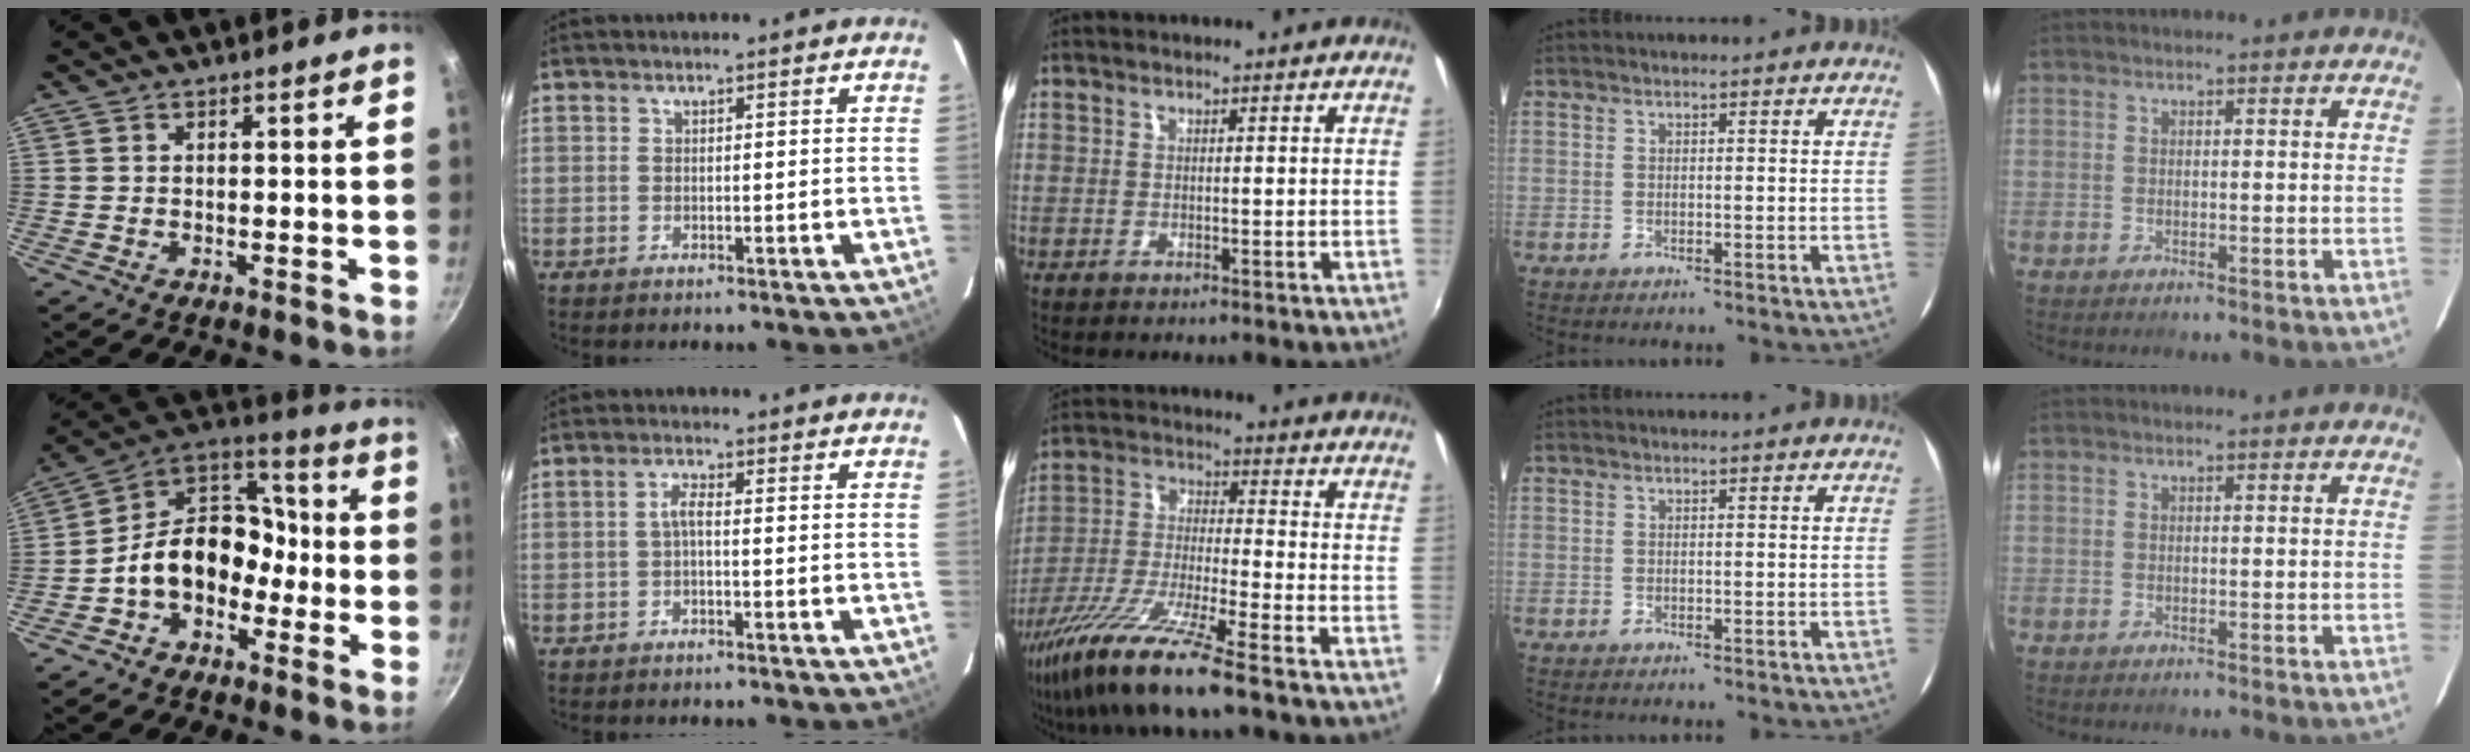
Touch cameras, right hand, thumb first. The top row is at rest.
{"thumb": {"total": 14.6, "force": [-4.3, 11.0, 8.6], "torque": [-0.088, 0.069, -0.097]}, "index": {"total": 1.9, "force": [-0.6, 0.3, 1.8], "torque": [-0.038, 0.007, -0.013]}, "middle": {"total": 15.0, "force": [-10.8, 0.6, 10.3], "torque": [-0.214, -0.033, -0.203]}}